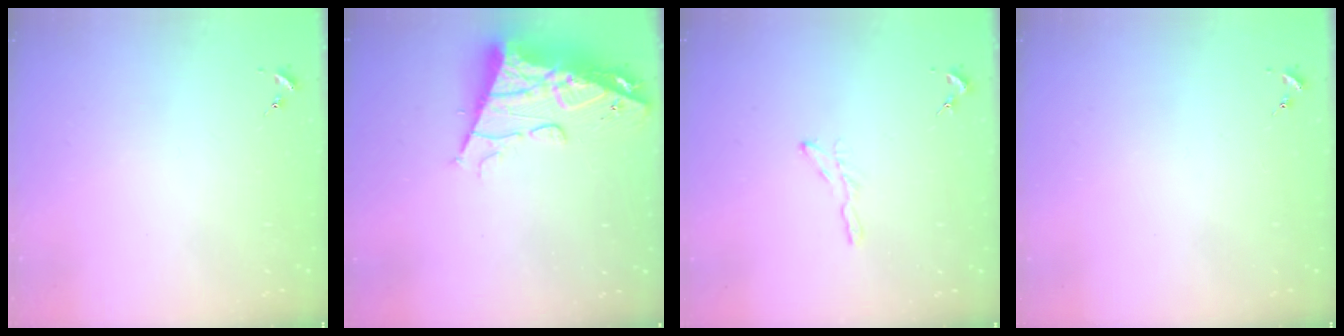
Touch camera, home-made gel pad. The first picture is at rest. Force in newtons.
{"total": 15.2, "press": 15.1, "slide": 1.8}
{"total": 4.2, "press": 4.2, "slide": 0.5}
{"total": 0.0}